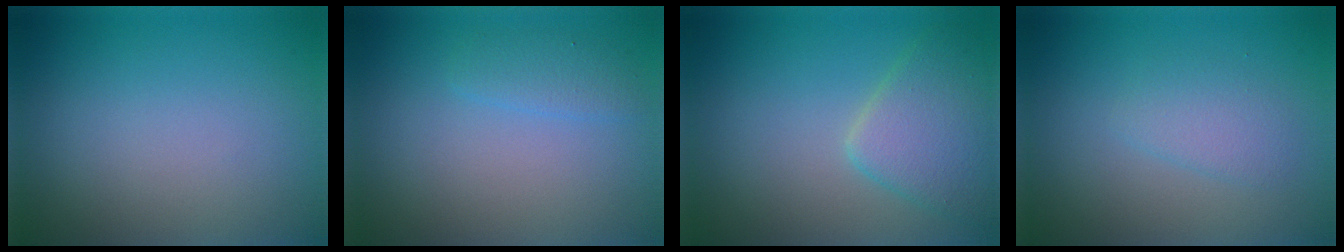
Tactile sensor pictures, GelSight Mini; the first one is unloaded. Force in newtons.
{"total": 1.6, "press": 1.6, "slide": 0.1}
{"total": 4.2, "press": 4.2, "slide": 0.3}
{"total": 1.8, "press": 1.8, "slide": 0.1}